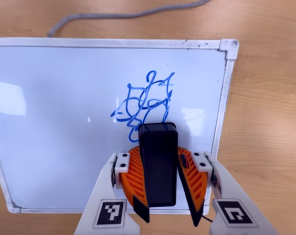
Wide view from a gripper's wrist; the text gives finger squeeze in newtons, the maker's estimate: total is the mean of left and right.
{"total": 10.0, "left": 10.2, "right": 9.8}